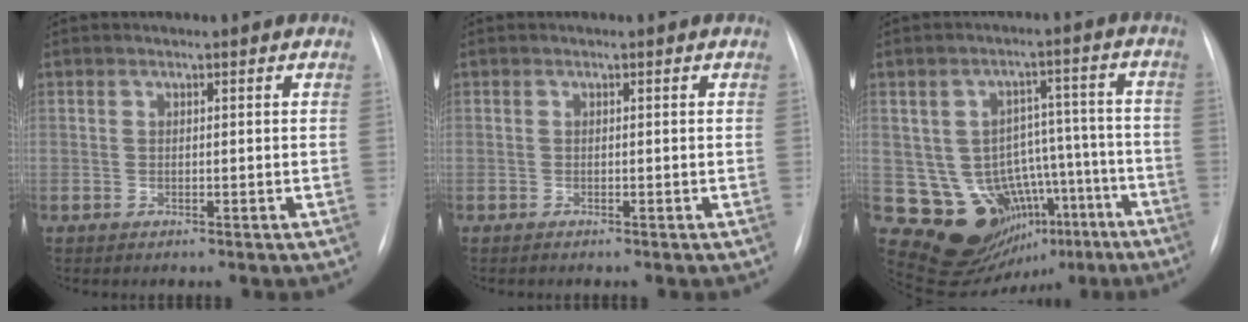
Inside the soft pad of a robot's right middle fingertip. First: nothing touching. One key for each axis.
{"total": 0.0}
{"total": 15.1, "fx": -6.9, "fy": 11.5, "fz": 6.9, "tx": -0.088, "ty": 0.054, "tz": -0.082}